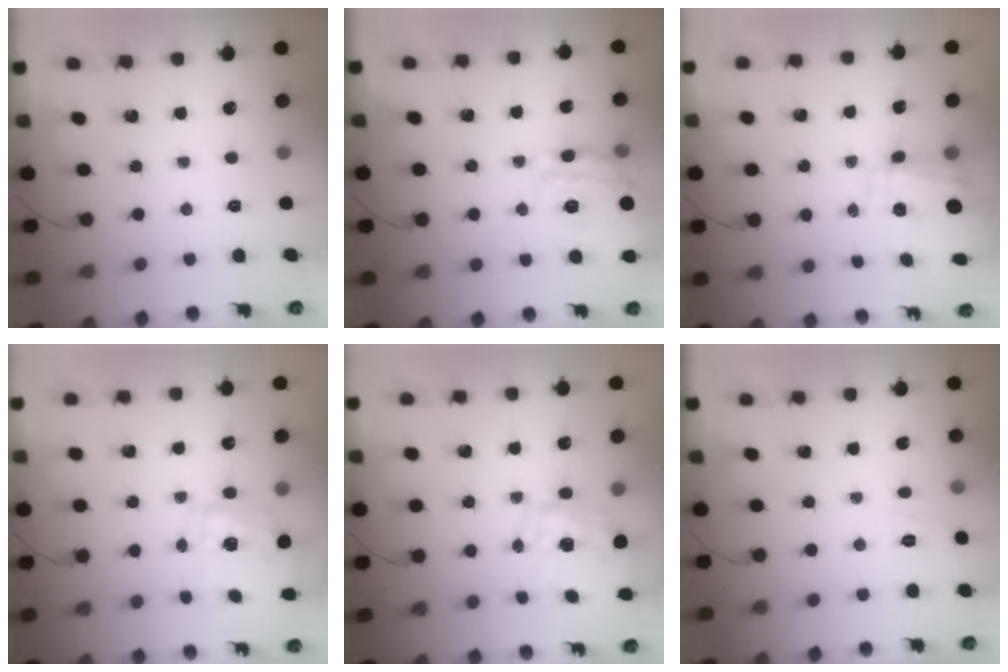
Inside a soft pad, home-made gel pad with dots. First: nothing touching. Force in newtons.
{"total": 16.7, "press": 16.7, "slide": 1.4}
{"total": 3.4, "press": 3.2, "slide": 1.2}
{"total": 2.3, "press": 2.3, "slide": 0.5}
{"total": 1.6, "press": 1.4, "slide": 0.7}
{"total": 6.9, "press": 6.6, "slide": 1.7}